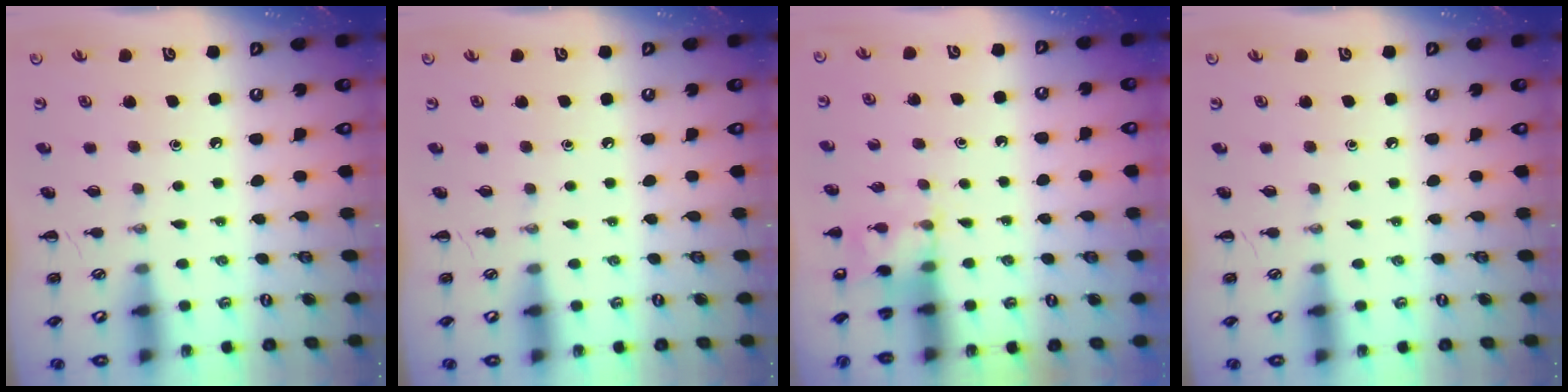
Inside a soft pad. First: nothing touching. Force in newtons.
{"total": 0.0}
{"total": 4.4, "press": 4.2, "slide": 1.3}
{"total": 0.0}